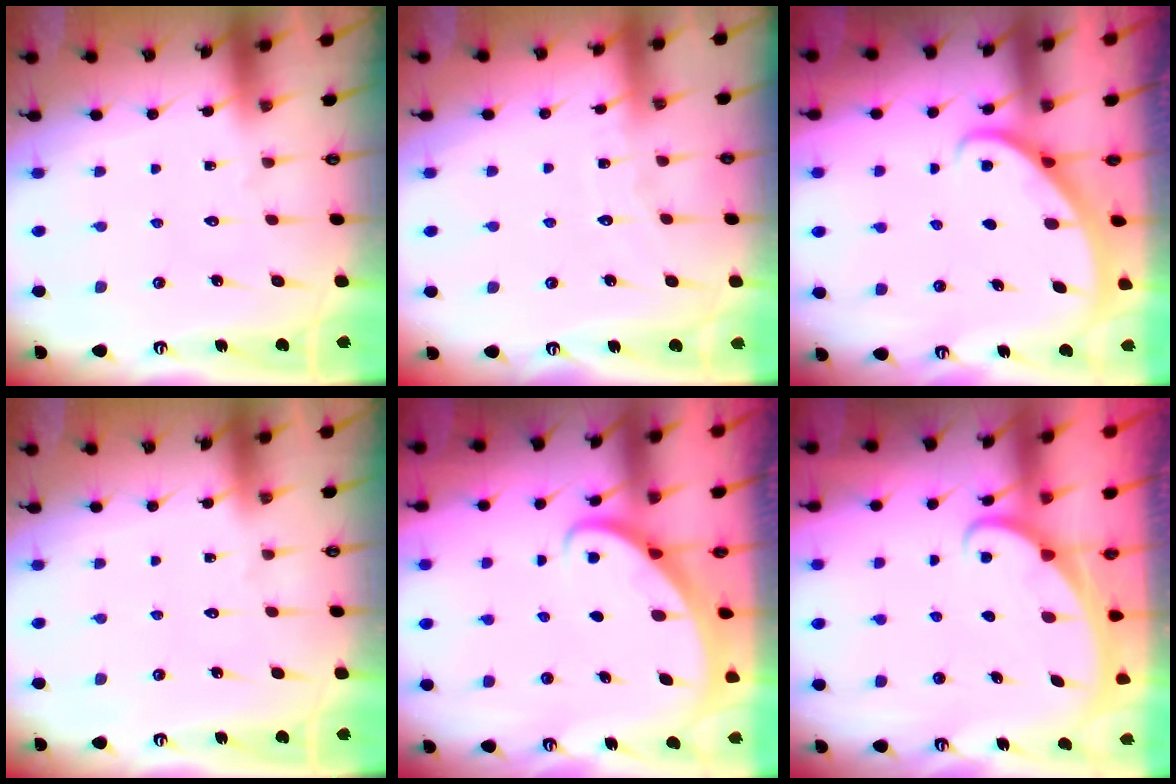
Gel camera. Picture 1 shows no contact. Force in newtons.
{"total": 4.3, "press": 4.3, "slide": 0.5}
{"total": 2.3, "press": 2.3, "slide": 0.2}
{"total": 0.0}
{"total": 2.8, "press": 2.8, "slide": 0.2}
{"total": 1.6, "press": 1.6, "slide": 0.1}